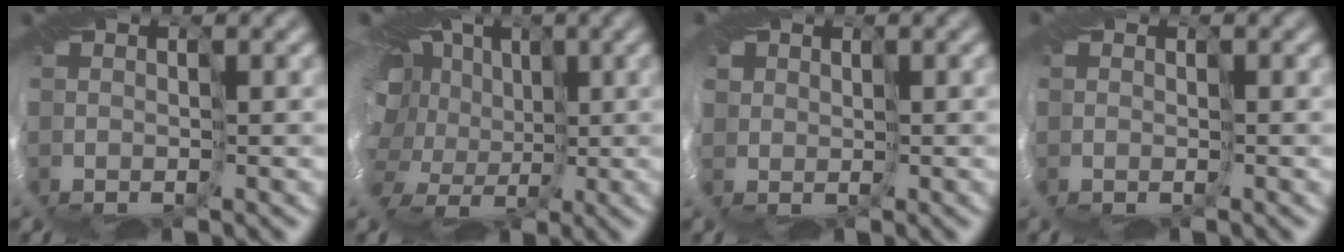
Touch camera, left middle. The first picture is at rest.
{"total": 15.9, "force": [2.5, 12.1, 10.1], "torque": [-0.196, 0.022, -0.002]}
{"total": 3.0, "force": [1.1, 2.6, 0.8], "torque": [-0.026, 0.014, 0.006]}
{"total": 1.5, "force": [-0.2, 1.4, 0.5], "torque": [-0.004, -0.004, -0.001]}